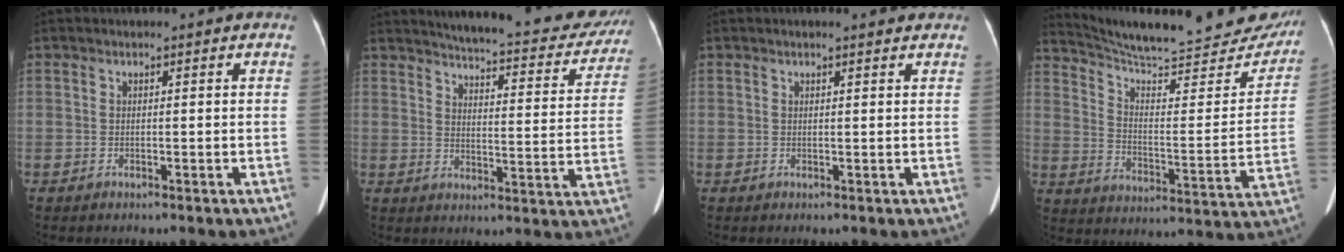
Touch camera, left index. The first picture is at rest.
{"total": 23.2, "force": [21.1, 4.5, 8.3], "torque": [-0.101, -0.055, 0.245]}
{"total": 2.3, "force": [2.0, 0.5, 1.0], "torque": [-0.016, 0.011, 0.022]}
{"total": 27.9, "force": [25.3, 4.3, 10.9], "torque": [-0.165, -0.065, 0.330]}